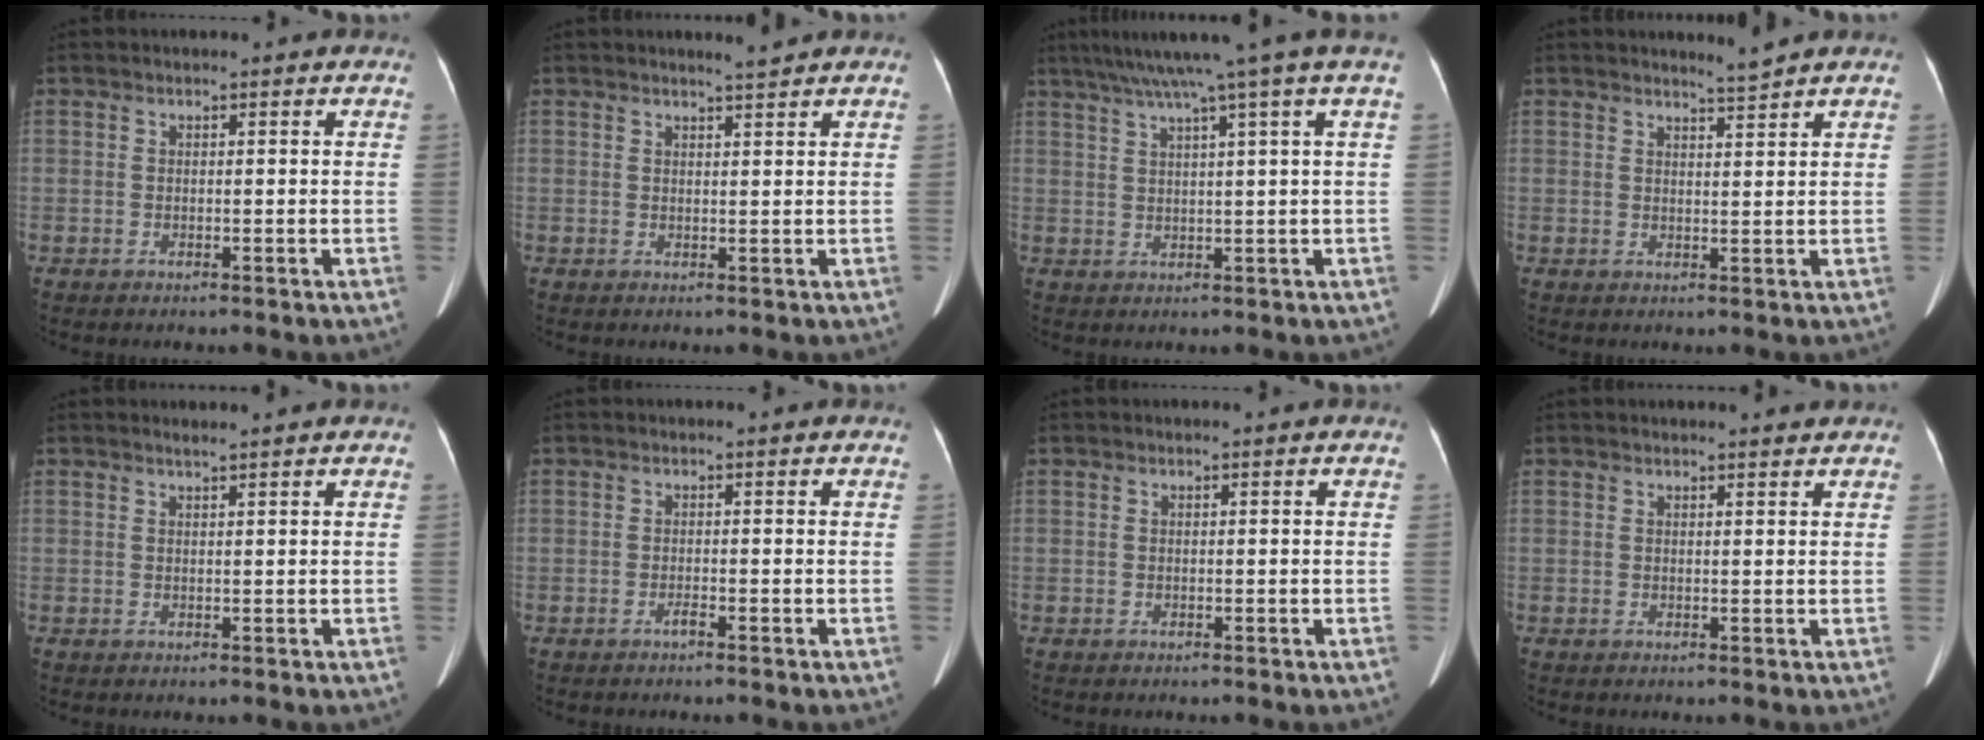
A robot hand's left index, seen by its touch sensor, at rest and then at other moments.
{"total": 1.4, "force": [1.2, -0.4, 0.3], "torque": [-0.012, -0.011, 0.022]}
{"total": 9.7, "force": [6.9, -2.8, 6.3], "torque": [-0.098, 0.014, 0.096]}
{"total": 1.7, "force": [1.5, -0.8, 0.0], "torque": [-0.014, -0.017, 0.030]}
{"total": 1.0, "force": [0.9, -0.3, 0.4], "torque": [-0.013, 0.000, 0.019]}
{"total": 0.8, "force": [-0.7, -0.1, 0.3], "torque": [-0.009, -0.004, -0.013]}
{"total": 0.0}
{"total": 2.5, "force": [2.4, 0.2, 0.5], "torque": [-0.012, 0.001, 0.026]}